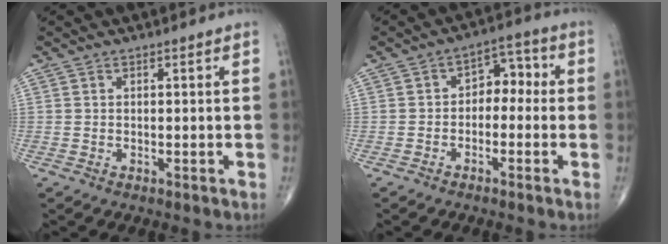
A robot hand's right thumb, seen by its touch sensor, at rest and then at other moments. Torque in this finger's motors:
{"motor_torque": [-0.19, -0.01, 0.22, 0.11, 0.02]}